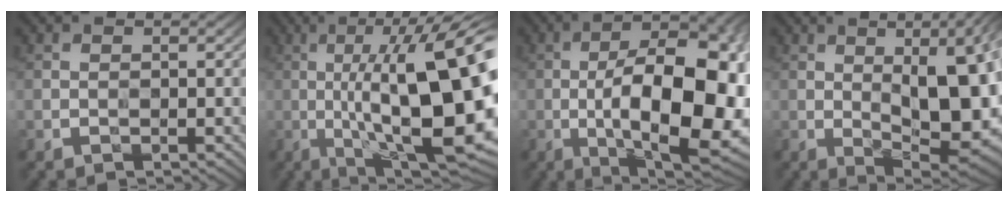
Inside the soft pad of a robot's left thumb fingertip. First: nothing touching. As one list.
[{"total": 20.4, "force": [-1.2, 5.8, 19.5], "torque": [-0.294, 0.017, -0.021]}, {"total": 19.9, "force": [-2.8, 7.8, 18.1], "torque": [-0.271, 0.003, -0.042]}, {"total": 17.3, "force": [1.3, 6.5, 16.0], "torque": [-0.204, 0.020, 0.029]}]